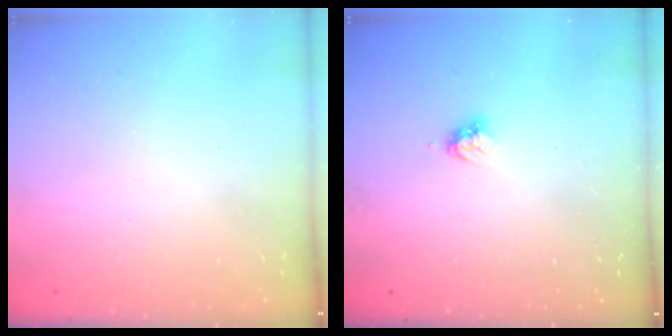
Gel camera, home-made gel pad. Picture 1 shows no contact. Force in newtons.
{"total": 3.5, "press": 3.5, "slide": 0.3}